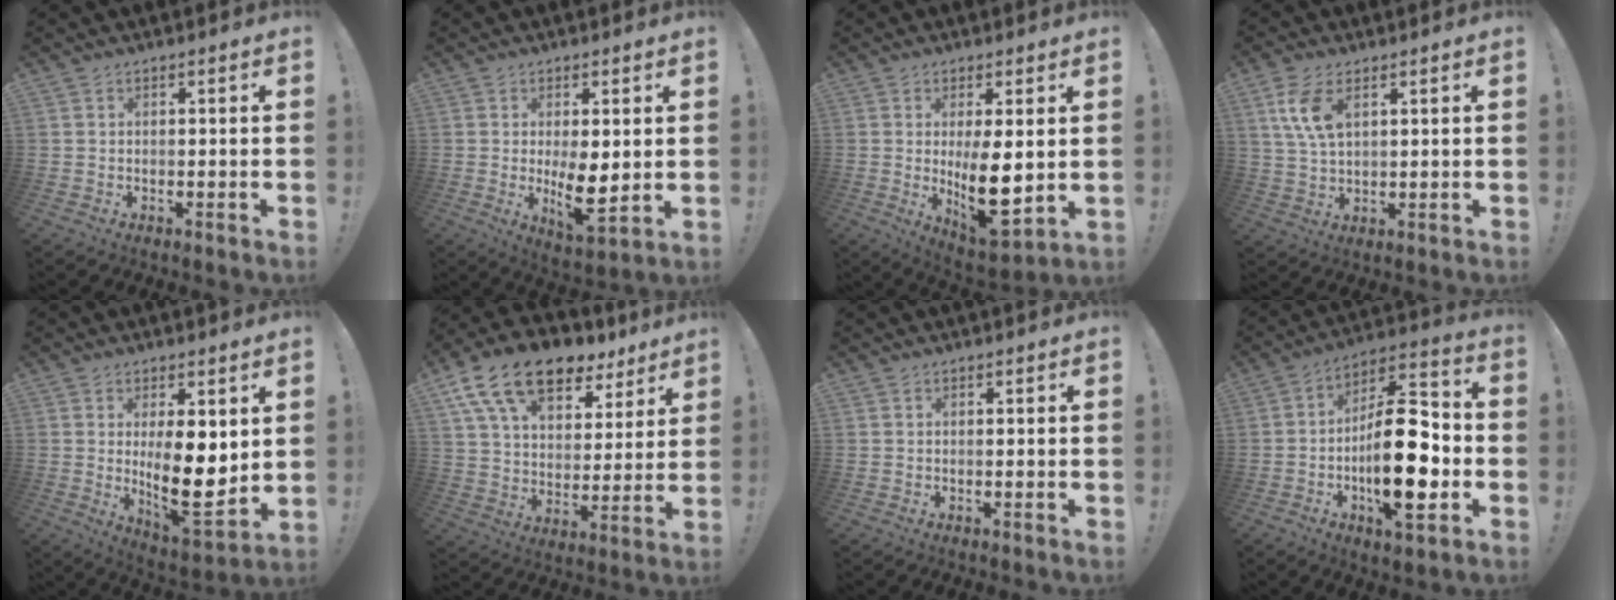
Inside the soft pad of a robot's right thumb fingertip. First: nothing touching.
{"total": 9.2, "force": [0.3, 3.7, 8.4], "torque": [-0.138, -0.018, 0.009]}
{"total": 12.6, "force": [0.0, 5.3, 11.5], "torque": [-0.178, -0.024, 0.010]}
{"total": 8.8, "force": [3.7, 4.6, 6.6], "torque": [-0.127, -0.011, 0.067]}
{"total": 13.7, "force": [1.0, 5.6, 12.5], "torque": [-0.192, -0.032, 0.024]}
{"total": 18.3, "force": [11.9, 9.9, 9.9], "torque": [-0.169, -0.068, 0.216]}
{"total": 0.0}
{"total": 22.3, "force": [-4.8, 8.5, 20.0], "torque": [-0.341, 0.023, -0.072]}